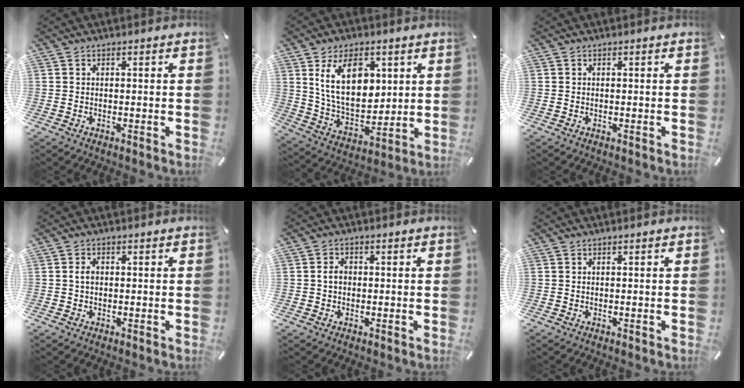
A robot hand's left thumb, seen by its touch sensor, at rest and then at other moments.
{"total": 15.3, "force": [6.1, 9.8, 10.1], "torque": [-0.187, -0.016, 0.109]}
{"total": 0.0}
{"total": 1.8, "force": [0.0, 1.2, 1.3], "torque": [-0.027, 0.004, -0.002]}
{"total": 2.4, "force": [-0.2, 1.8, 1.5], "torque": [-0.030, 0.006, -0.005]}
{"total": 0.0}